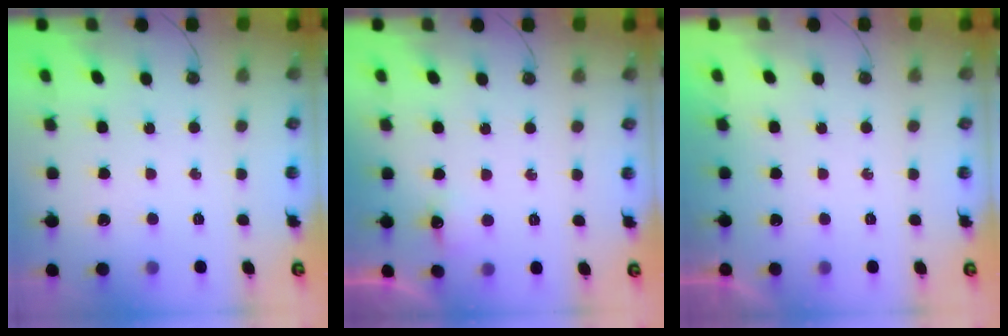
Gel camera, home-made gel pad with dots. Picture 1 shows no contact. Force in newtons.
{"total": 5.7, "press": 5.5, "slide": 1.1}
{"total": 0.0}